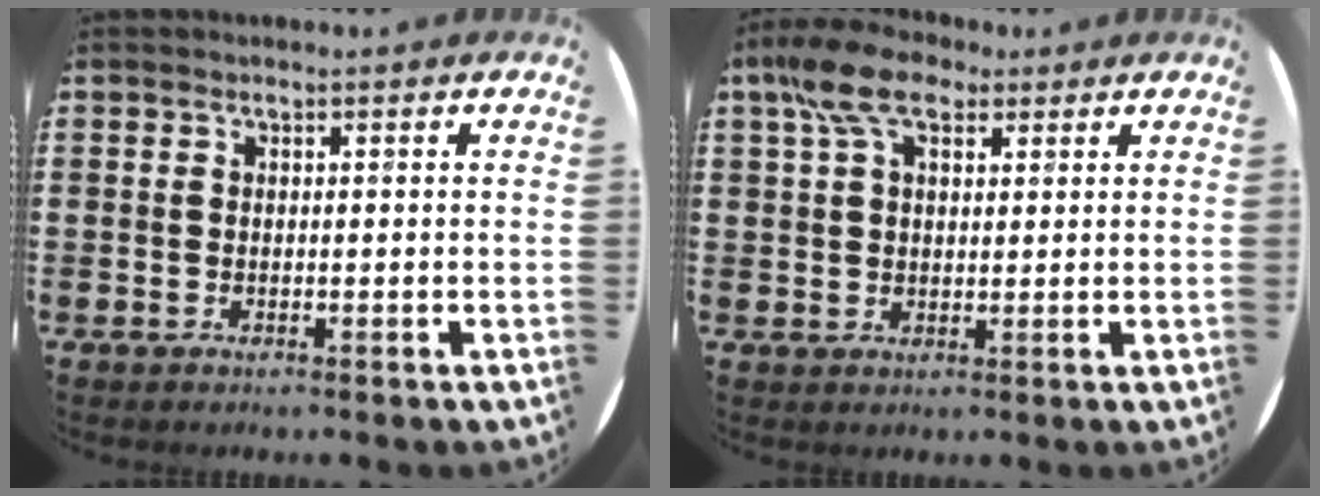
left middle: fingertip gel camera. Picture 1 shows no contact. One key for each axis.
{"total": 7.4, "fx": 4.6, "fy": 4.0, "fz": 4.1, "tx": -0.089, "ty": 0.006, "tz": 0.084}